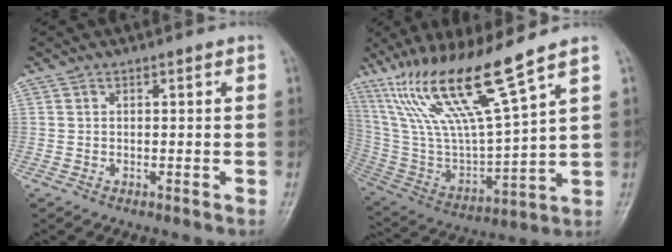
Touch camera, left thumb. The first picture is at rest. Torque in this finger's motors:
{"motor_torque": [1.47, 0.03, 1.66, -1.11, 0.36]}